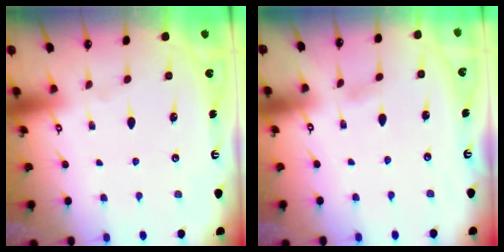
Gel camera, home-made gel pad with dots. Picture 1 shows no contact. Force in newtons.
{"total": 2.1, "press": 2.1, "slide": 0.3}